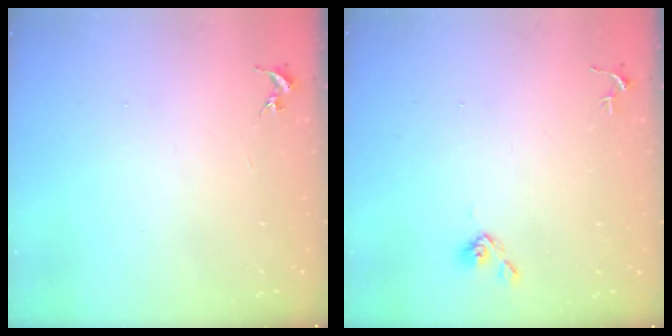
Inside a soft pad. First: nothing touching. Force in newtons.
{"total": 4.8, "press": 4.8, "slide": 0.6}